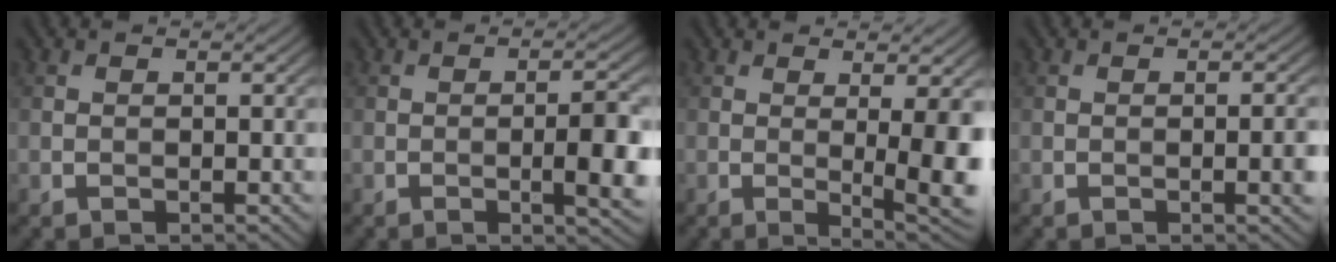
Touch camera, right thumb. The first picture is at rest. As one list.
[{"total": 5.1, "force": [-0.9, 1.0, 4.9], "torque": [-0.078, 0.002, -0.013]}, {"total": 8.0, "force": [0.2, 2.0, 7.8], "torque": [-0.098, -0.003, 0.005]}, {"total": 2.1, "force": [-0.4, 0.3, 2.0], "torque": [-0.030, 0.003, -0.006]}]